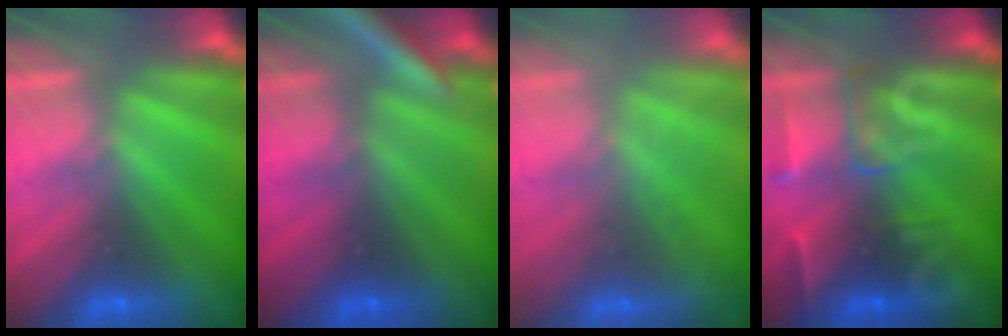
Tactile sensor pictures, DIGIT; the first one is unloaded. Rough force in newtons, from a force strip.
{"total": 2.8}
{"total": 1.7}
{"total": 2.9}